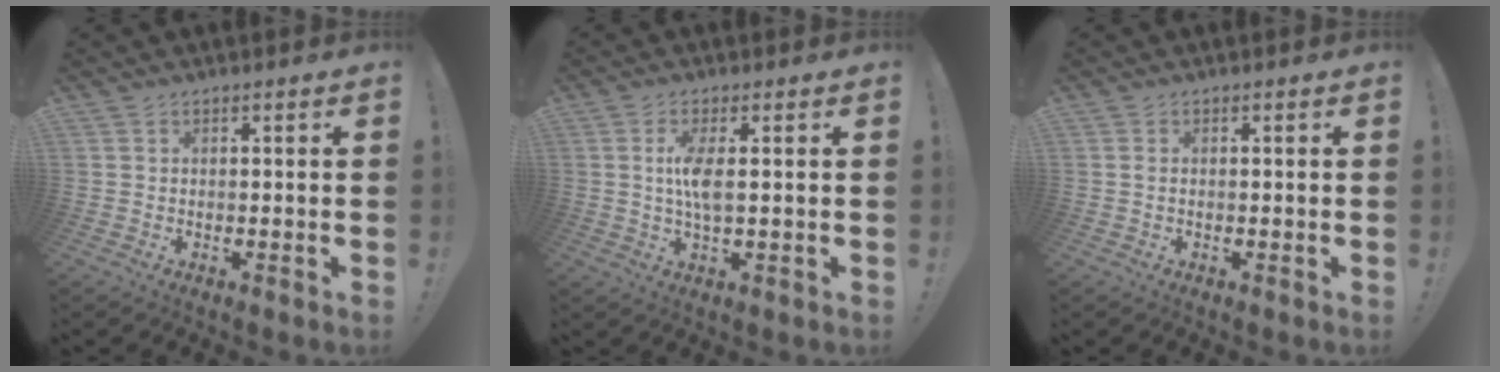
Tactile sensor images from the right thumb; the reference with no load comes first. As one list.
[{"total": 6.5, "force": [0.8, 1.9, 6.2], "torque": [-0.123, -0.007, 0.009]}, {"total": 0.6, "force": [0.1, 0.0, 0.6], "torque": [-0.019, 0.003, 0.004]}]